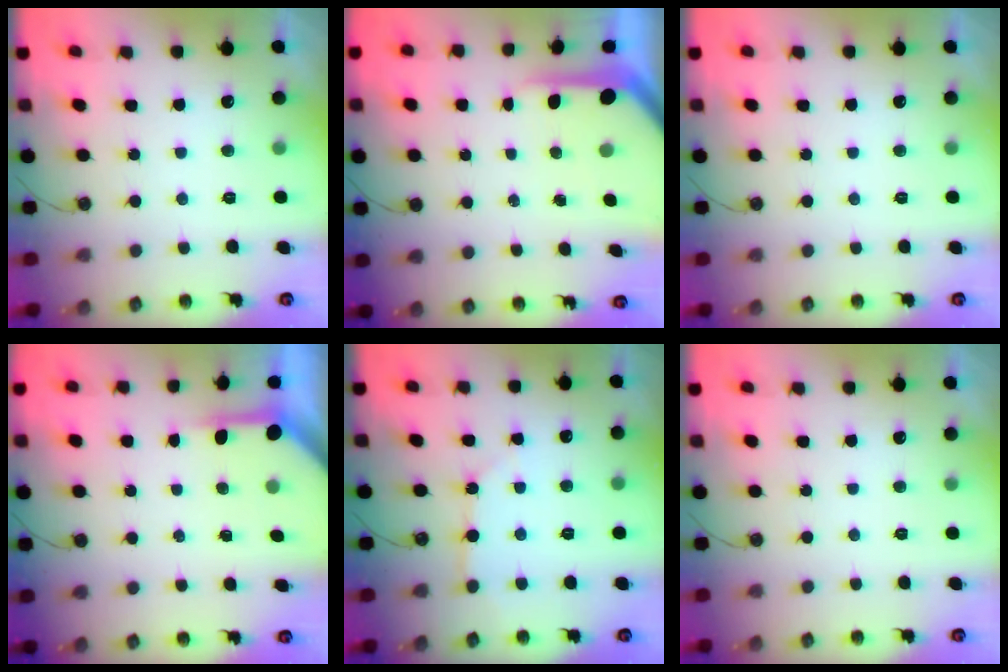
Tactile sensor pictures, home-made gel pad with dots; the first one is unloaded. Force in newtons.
{"total": 7.2, "press": 7.2, "slide": 0.7}
{"total": 0.0}
{"total": 3.8, "press": 3.8, "slide": 0.3}
{"total": 2.7, "press": 2.7, "slide": 0.4}
{"total": 0.0}